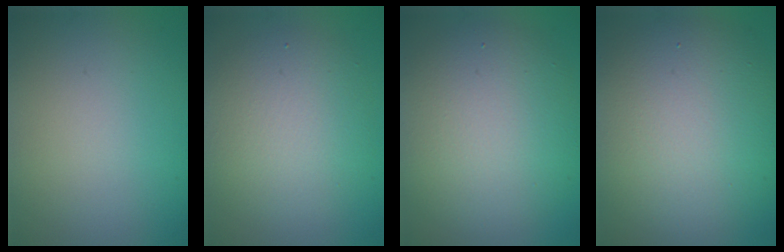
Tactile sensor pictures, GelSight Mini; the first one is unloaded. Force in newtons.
{"total": 5.3, "press": 5.3, "slide": 0.3}
{"total": 7.7, "press": 7.7, "slide": 0.8}
{"total": 10.4, "press": 10.4, "slide": 0.5}